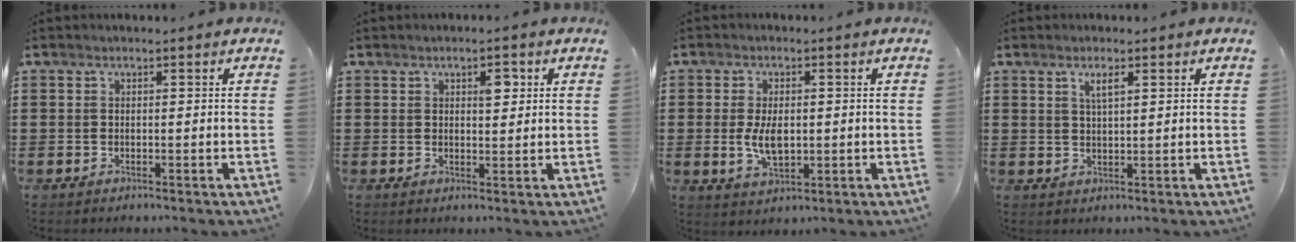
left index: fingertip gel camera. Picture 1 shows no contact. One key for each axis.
{"total": 3.0, "fx": 1.2, "fy": 1.5, "fz": 2.3, "tx": -0.033, "ty": 0.002, "tz": 0.016}
{"total": 5.3, "fx": -0.2, "fy": 2.9, "fz": 4.5, "tx": -0.092, "ty": -0.002, "tz": -0.009}
{"total": 2.5, "fx": 1.3, "fy": 0.6, "fz": 2.0, "tx": -0.043, "ty": 0.003, "tz": 0.022}